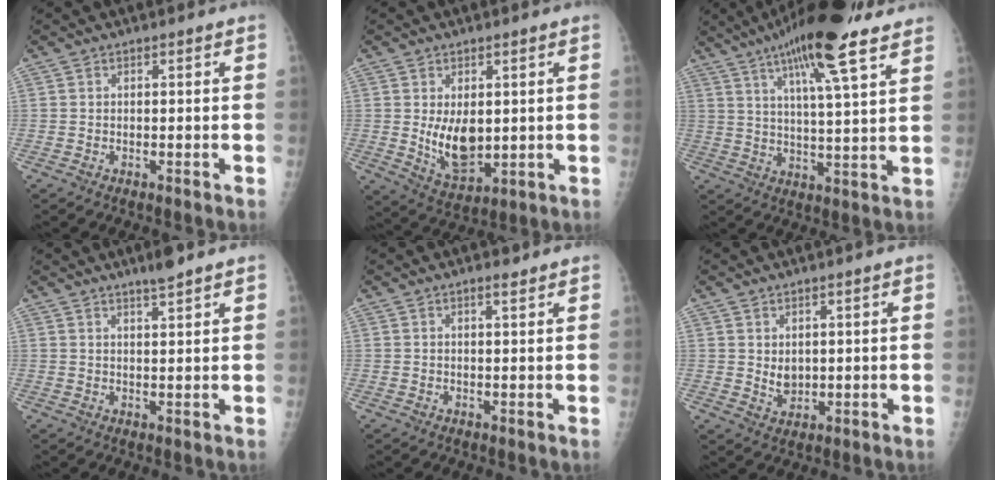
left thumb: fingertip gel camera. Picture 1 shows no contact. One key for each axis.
{"total": 8.4, "fx": 0.8, "fy": 4.8, "fz": 6.8, "tx": -0.091, "ty": -0.024, "tz": 0.032}
{"total": 17.4, "fx": 10.8, "fy": 3.2, "fz": 13.3, "tx": -0.204, "ty": -0.026, "tz": 0.172}
{"total": 3.6, "fx": 2.9, "fy": 0.1, "fz": 2.2, "tx": -0.035, "ty": -0.016, "tz": 0.050}
{"total": 1.9, "fx": 1.4, "fy": 0.4, "fz": 1.2, "tx": -0.016, "ty": -0.008, "tz": 0.022}
{"total": 3.5, "fx": 1.3, "fy": 2.1, "fz": 2.5, "tx": -0.033, "ty": -0.017, "tz": 0.032}